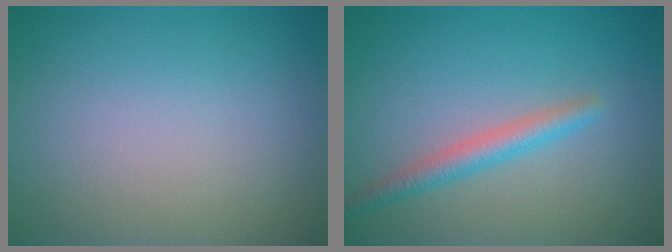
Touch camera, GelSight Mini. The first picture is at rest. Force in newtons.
{"total": 2.4, "press": 2.4, "slide": 0.1}